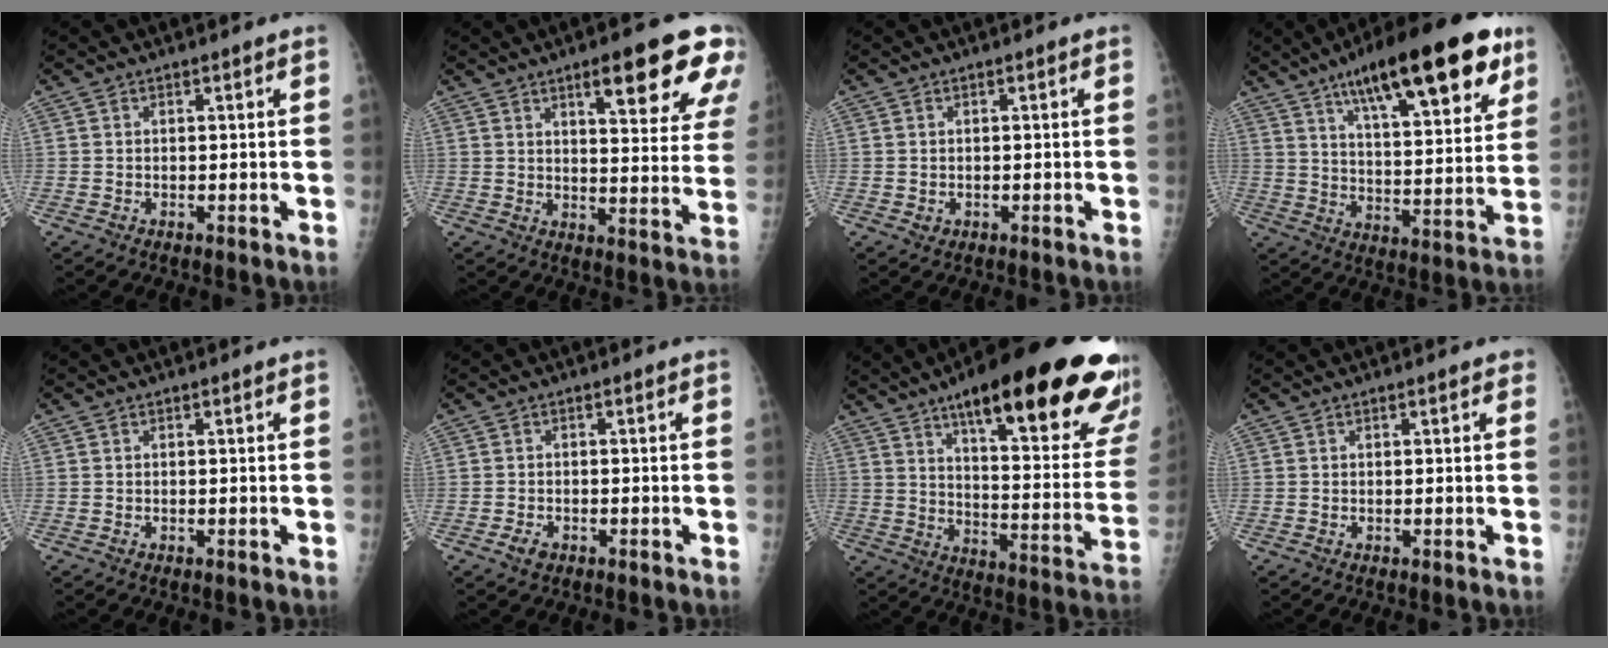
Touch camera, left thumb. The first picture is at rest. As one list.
[{"total": 17.6, "force": [9.9, 4.3, 13.8], "torque": [-0.149, -0.044, 0.131]}, {"total": 0.8, "force": [-0.2, 0.8, 0.2], "torque": [0.001, 0.001, 0.001]}, {"total": 25.0, "force": [14.1, 7.5, 19.3], "torque": [-0.266, -0.033, 0.217]}, {"total": 0.0}, {"total": 1.9, "force": [-1.2, 1.2, 0.9], "torque": [-0.016, 0.002, -0.019]}, {"total": 32.4, "force": [20.0, 7.7, 24.2], "torque": [-0.263, -0.058, 0.281]}, {"total": 0.9, "force": [0.5, 0.4, 0.6], "torque": [-0.007, 0.000, 0.003]}]